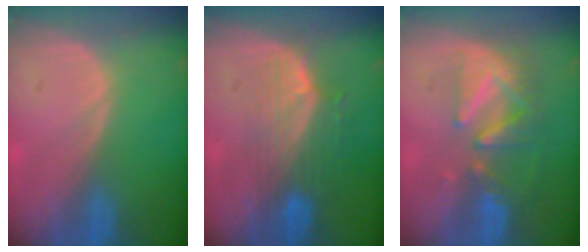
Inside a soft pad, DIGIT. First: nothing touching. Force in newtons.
{"total": 7.5, "press": 6.7, "slide": 3.3}
{"total": 8.5, "press": 8.0, "slide": 3.1}